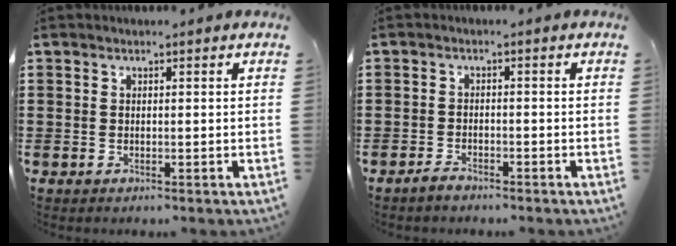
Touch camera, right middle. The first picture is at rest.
{"total": 1.5, "force": [-1.4, 0.4, 0.5], "torque": [-0.012, 0.000, -0.028]}